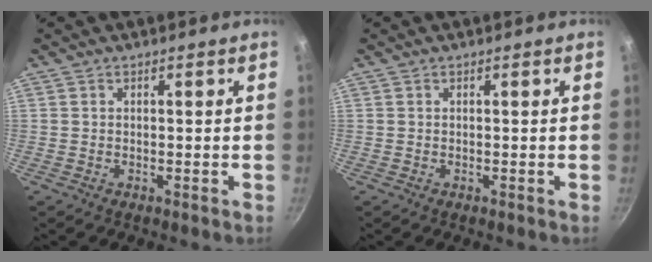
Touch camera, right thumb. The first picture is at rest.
{"total": 0.0}